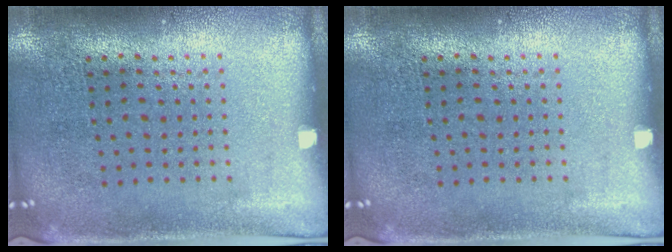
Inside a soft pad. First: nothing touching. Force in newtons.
{"total": 0.0}